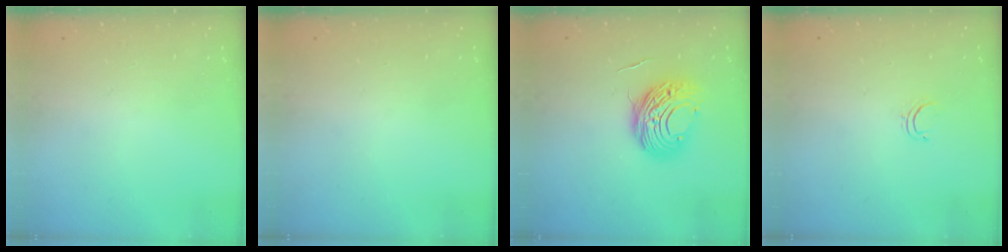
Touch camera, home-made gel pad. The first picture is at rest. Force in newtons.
{"total": 0.0}
{"total": 11.3, "press": 11.3, "slide": 0.9}
{"total": 3.3, "press": 3.2, "slide": 0.3}